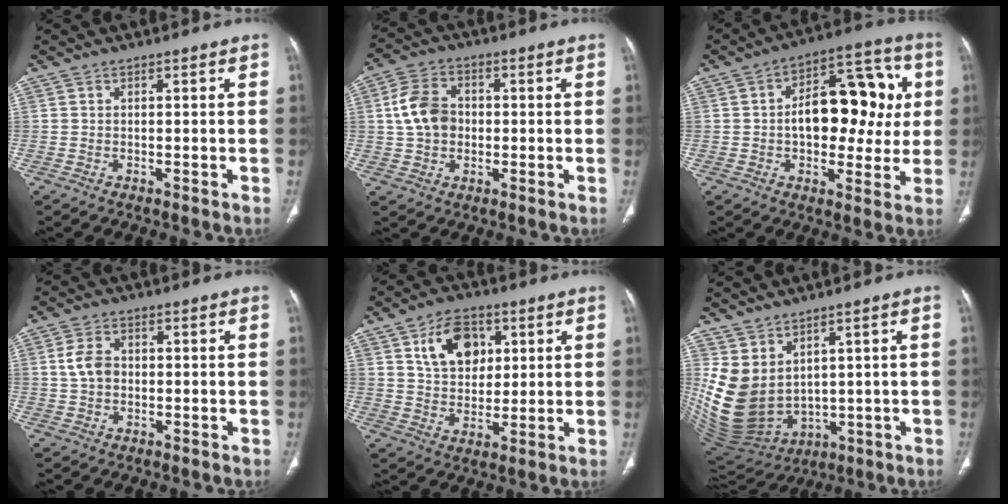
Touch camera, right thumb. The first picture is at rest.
{"total": 8.6, "force": [0.3, 6.7, 5.5], "torque": [-0.089, 0.015, 0.000]}
{"total": 18.8, "force": [1.5, 11.0, 15.2], "torque": [-0.163, 0.030, 0.021]}
{"total": 4.5, "force": [0.2, 3.4, 3.0], "torque": [-0.055, 0.010, 0.000]}
{"total": 11.2, "force": [4.3, 7.8, 6.9], "torque": [-0.080, -0.012, 0.077]}
{"total": 15.2, "force": [3.4, 10.9, 10.1], "torque": [-0.199, -0.031, 0.107]}